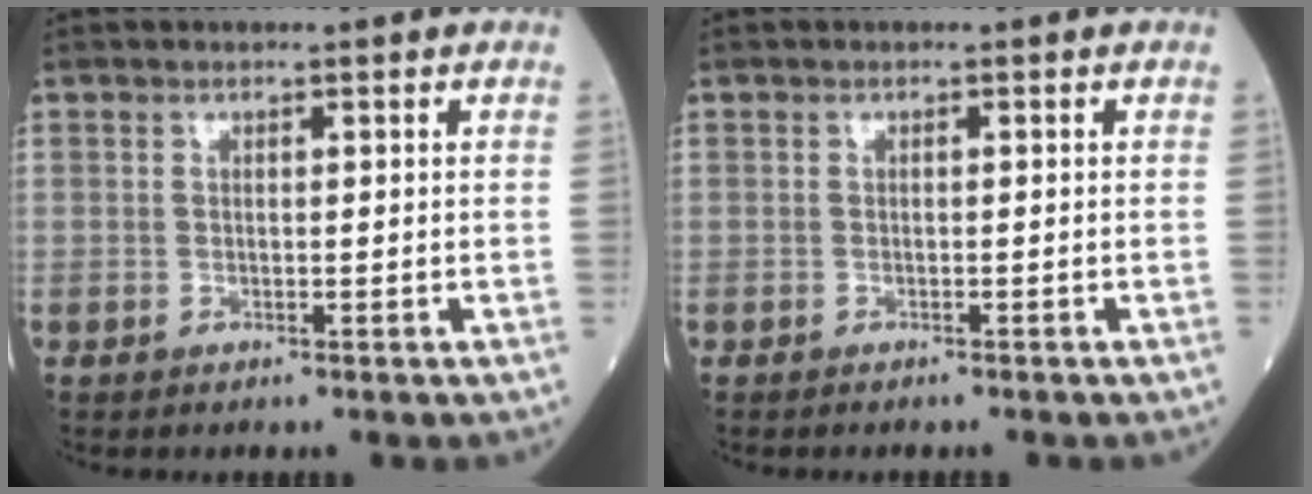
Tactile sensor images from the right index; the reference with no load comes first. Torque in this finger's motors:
{"motor_torque": [0.10, -0.01, -0.03, 0.00]}